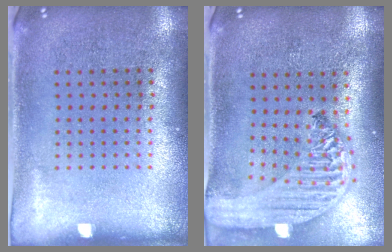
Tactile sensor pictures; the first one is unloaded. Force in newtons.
{"total": 3.2, "press": 2.5, "slide": 2.0}